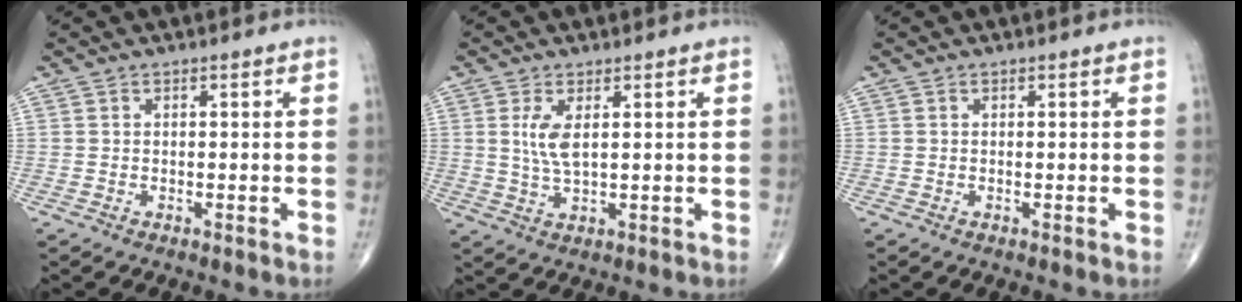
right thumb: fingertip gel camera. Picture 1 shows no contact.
{"total": 4.5, "force": [1.2, 1.5, 4.0], "torque": [-0.087, -0.010, 0.029]}
{"total": 0.0}